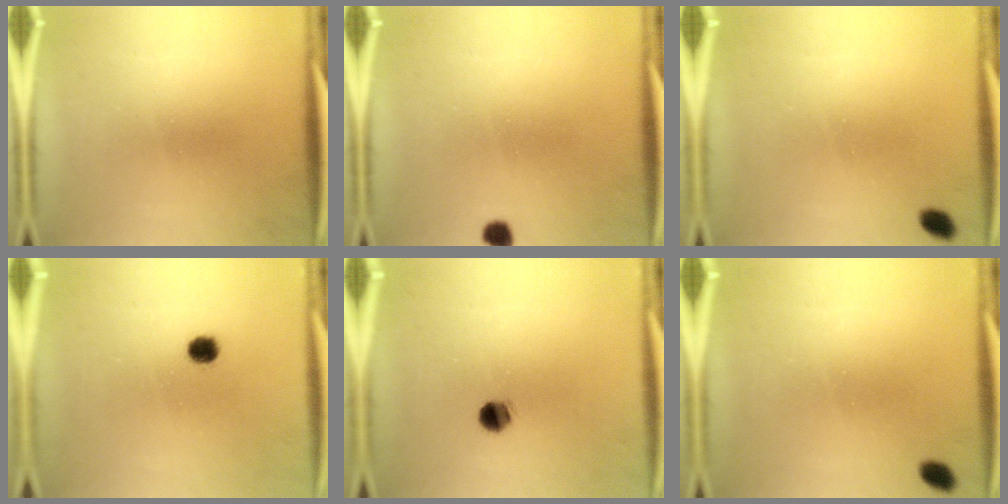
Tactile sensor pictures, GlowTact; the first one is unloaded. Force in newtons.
{"total": 2.0}
{"total": 1.8}
{"total": 2.8}
{"total": 4.0}
{"total": 1.8}